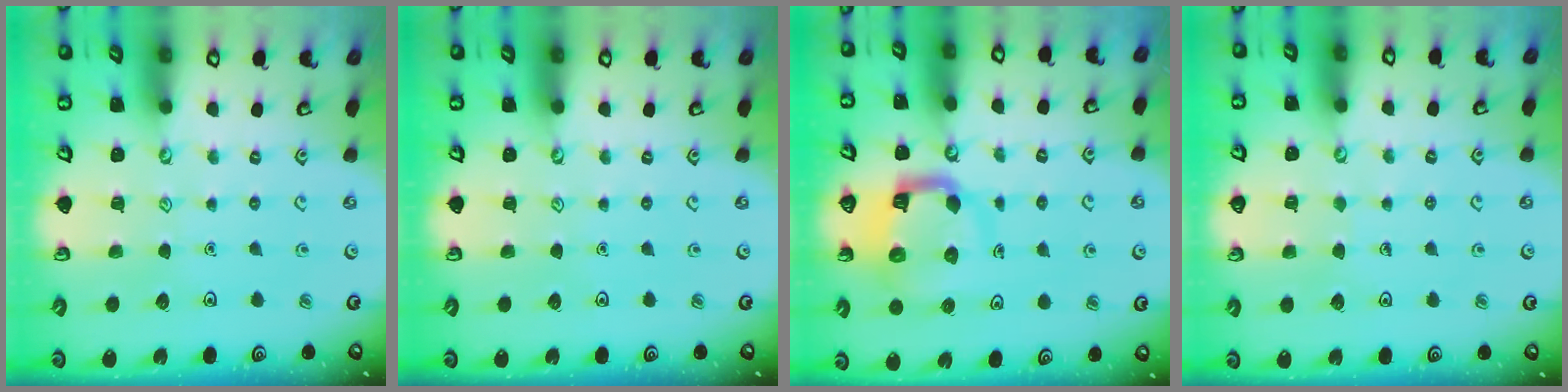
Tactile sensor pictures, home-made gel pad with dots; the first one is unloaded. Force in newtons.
{"total": 0.0}
{"total": 9.0, "press": 9.0, "slide": 1.1}
{"total": 2.5, "press": 2.5, "slide": 0.2}